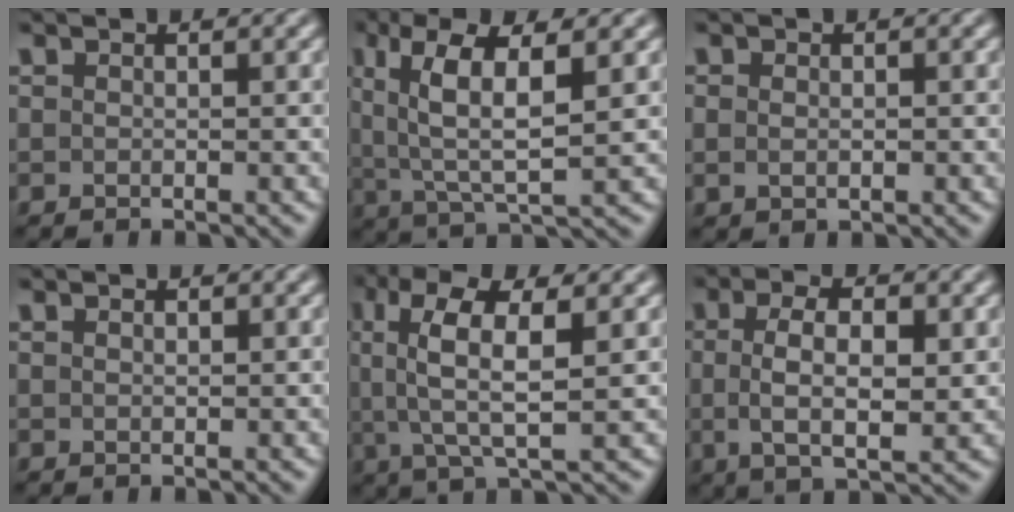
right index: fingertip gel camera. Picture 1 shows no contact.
{"total": 6.2, "force": [1.4, 2.2, 5.6], "torque": [-0.106, -0.007, 0.035]}
{"total": 0.8, "force": [0.0, 0.4, 0.7], "torque": [-0.018, -0.010, 0.009]}
{"total": 0.5, "force": [0.2, -0.4, 0.2], "torque": [0.003, -0.003, 0.008]}
{"total": 6.3, "force": [1.4, 2.1, 5.7], "torque": [-0.114, 0.001, 0.027]}
{"total": 5.3, "force": [0.5, 2.1, 4.8], "torque": [-0.086, -0.006, 0.011]}